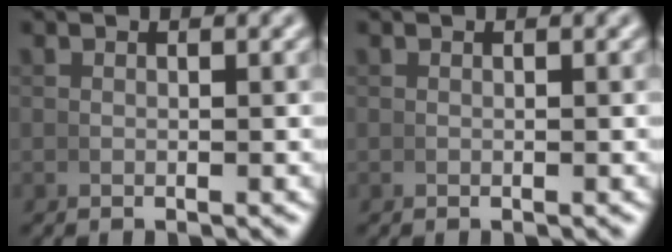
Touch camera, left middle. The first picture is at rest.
{"total": 0.0}